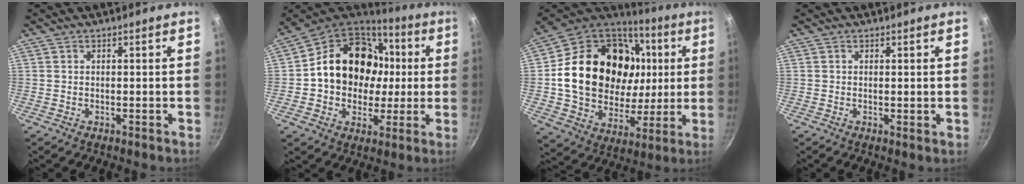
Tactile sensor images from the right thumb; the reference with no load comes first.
{"total": 21.7, "force": [2.3, 17.6, 12.5], "torque": [-0.187, 0.039, 0.038]}
{"total": 29.9, "force": [5.0, 22.2, 19.5], "torque": [-0.317, 0.019, 0.094]}
{"total": 0.7, "force": [0.2, 0.2, 0.7], "torque": [-0.010, -0.005, 0.000]}